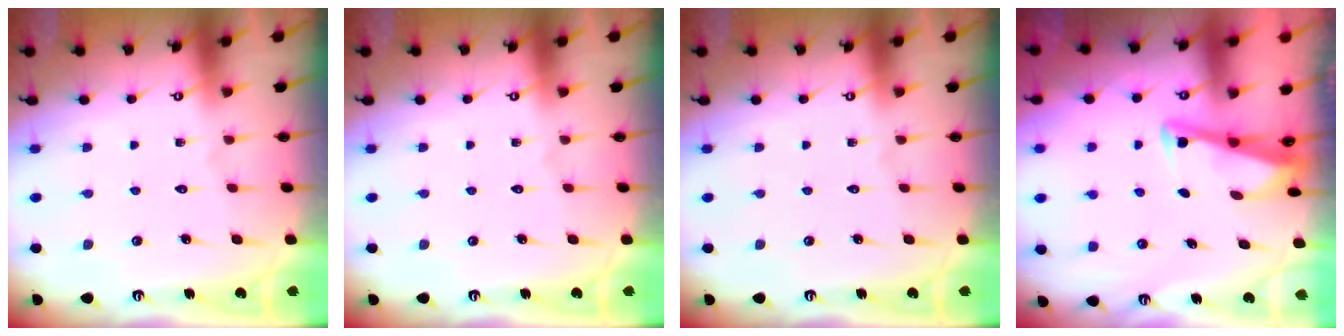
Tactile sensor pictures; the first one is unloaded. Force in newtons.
{"total": 0.0}
{"total": 0.0}
{"total": 3.4, "press": 3.4, "slide": 0.4}